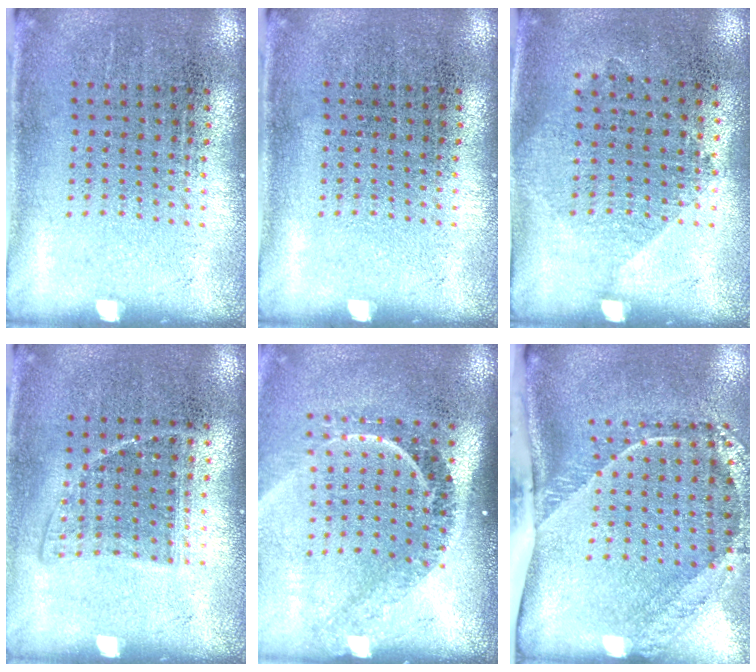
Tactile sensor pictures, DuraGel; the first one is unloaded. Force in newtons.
{"total": 0.0}
{"total": 1.0, "press": 0.9, "slide": 0.5}
{"total": 0.8, "press": 0.8, "slide": 0.3}
{"total": 2.3, "press": 1.6, "slide": 1.6}
{"total": 2.7, "press": 1.8, "slide": 2.0}